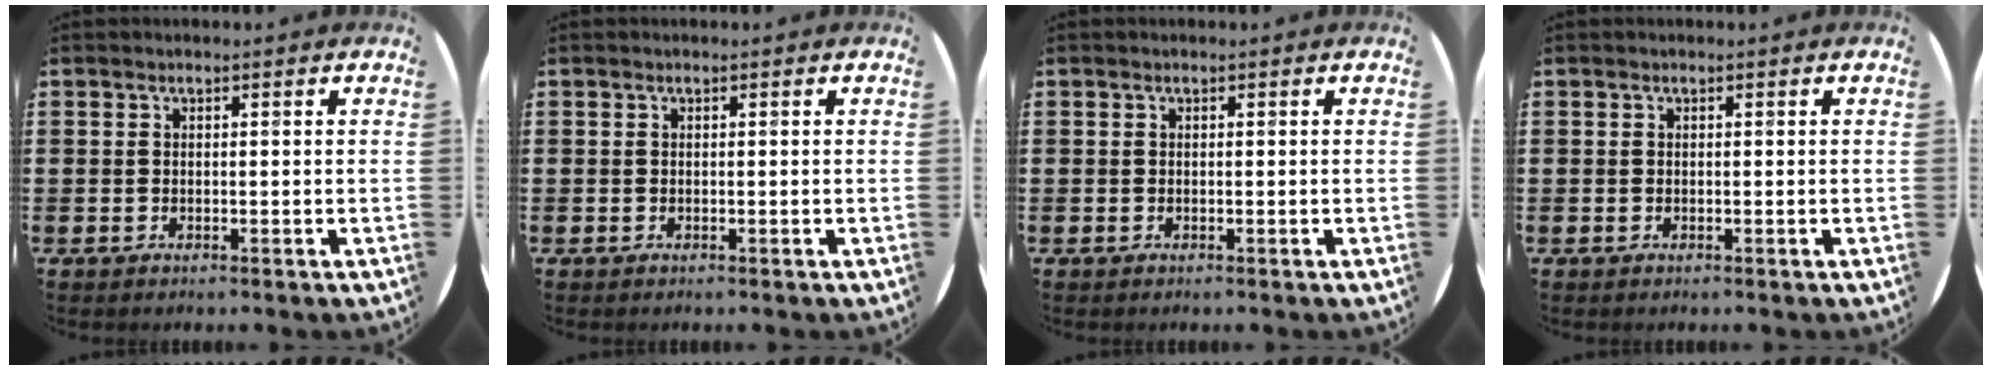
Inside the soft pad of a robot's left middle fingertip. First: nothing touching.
{"total": 0.0}
{"total": 0.0}
{"total": 0.0}